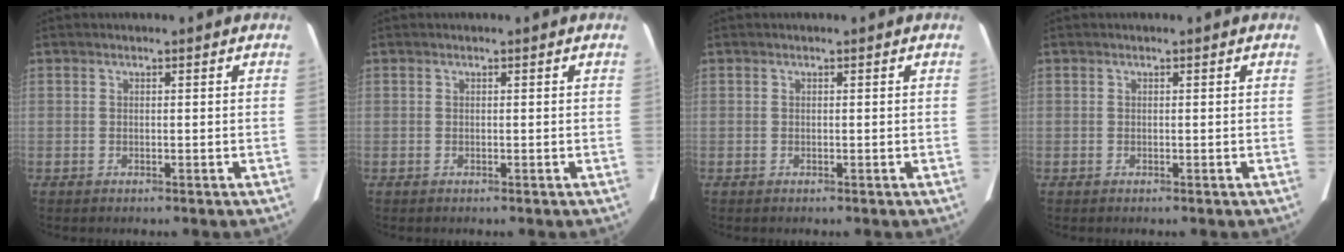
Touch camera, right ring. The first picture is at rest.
{"total": 0.0}
{"total": 0.0}
{"total": 0.0}